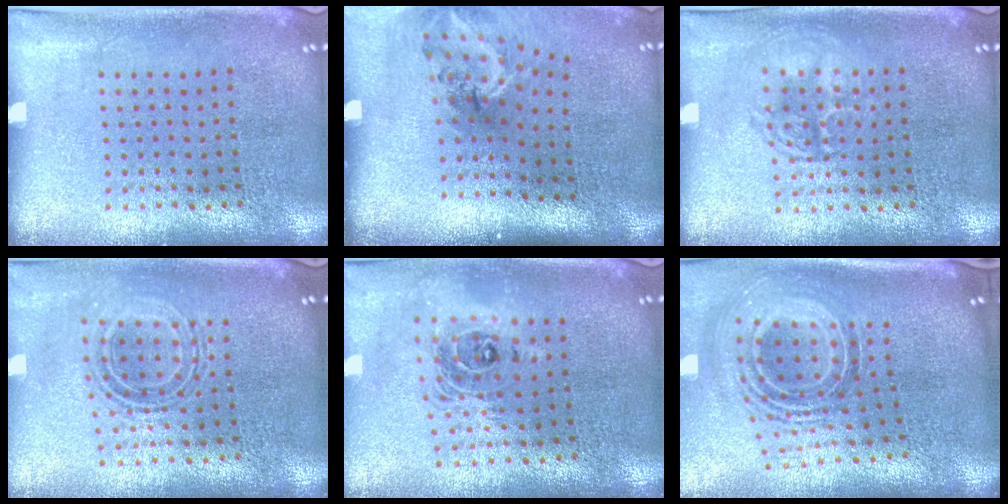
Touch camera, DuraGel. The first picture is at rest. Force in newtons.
{"total": 1.9, "press": 1.3, "slide": 1.4}
{"total": 1.3, "press": 1.3, "slide": 0.2}
{"total": 0.7, "press": 0.6, "slide": 0.3}
{"total": 2.0, "press": 1.5, "slide": 1.3}
{"total": 2.0, "press": 1.4, "slide": 1.3}